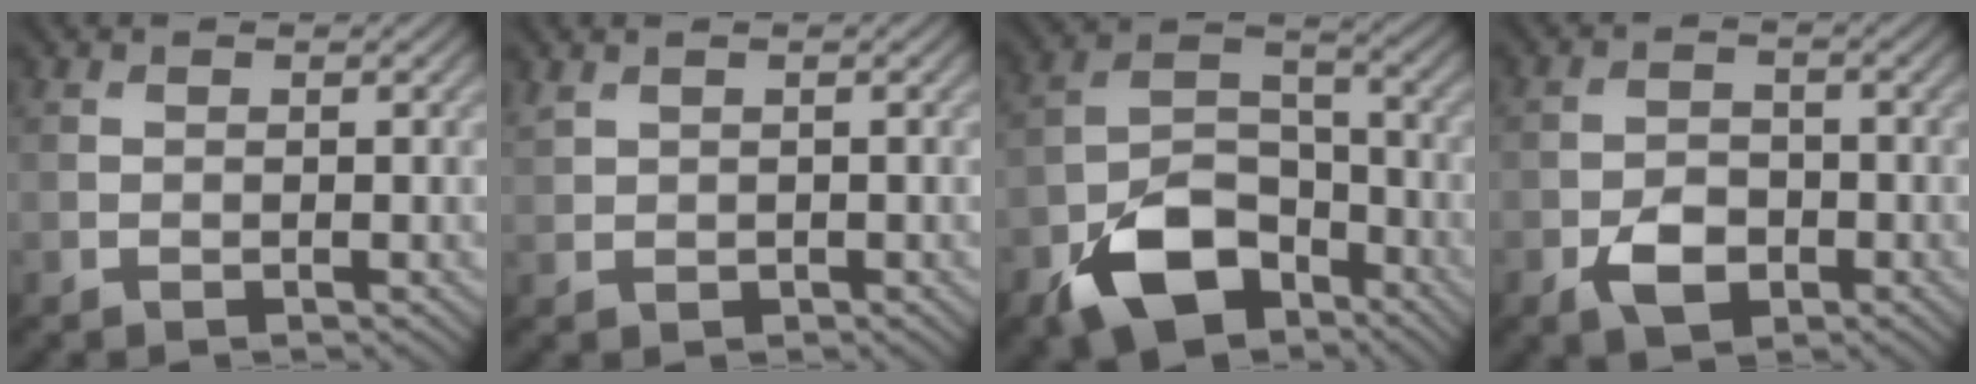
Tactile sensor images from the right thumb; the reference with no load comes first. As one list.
[{"total": 1.2, "force": [0.7, 0.8, 0.6], "torque": [-0.018, 0.001, 0.019]}, {"total": 12.0, "force": [-7.0, 6.9, 6.9], "torque": [-0.140, -0.014, -0.134]}, {"total": 4.5, "force": [-2.2, 2.8, 2.7], "torque": [-0.049, -0.003, -0.047]}]